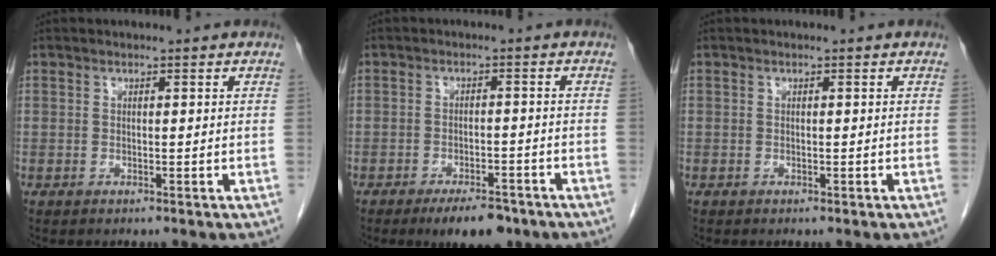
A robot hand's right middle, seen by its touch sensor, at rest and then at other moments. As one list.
[{"total": 6.2, "force": [-4.5, 2.3, 3.7], "torque": [-0.055, -0.002, -0.065]}, {"total": 0.0}]